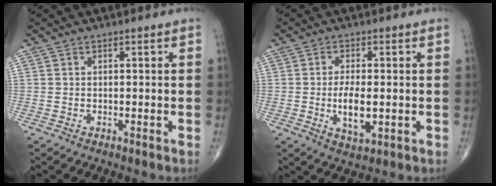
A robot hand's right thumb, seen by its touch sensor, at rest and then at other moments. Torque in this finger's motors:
{"motor_torque": [1.41, 3.60, 0.53, 0.52, 0.04]}